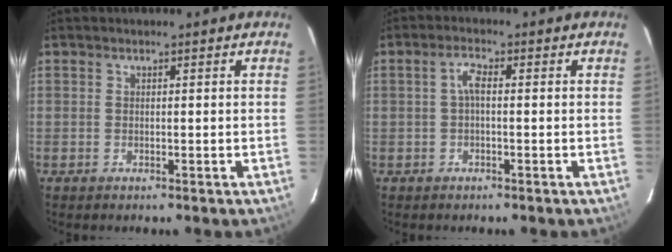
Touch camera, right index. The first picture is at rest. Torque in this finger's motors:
{"motor_torque": [0.37, -0.21, 0.25, 0.07]}